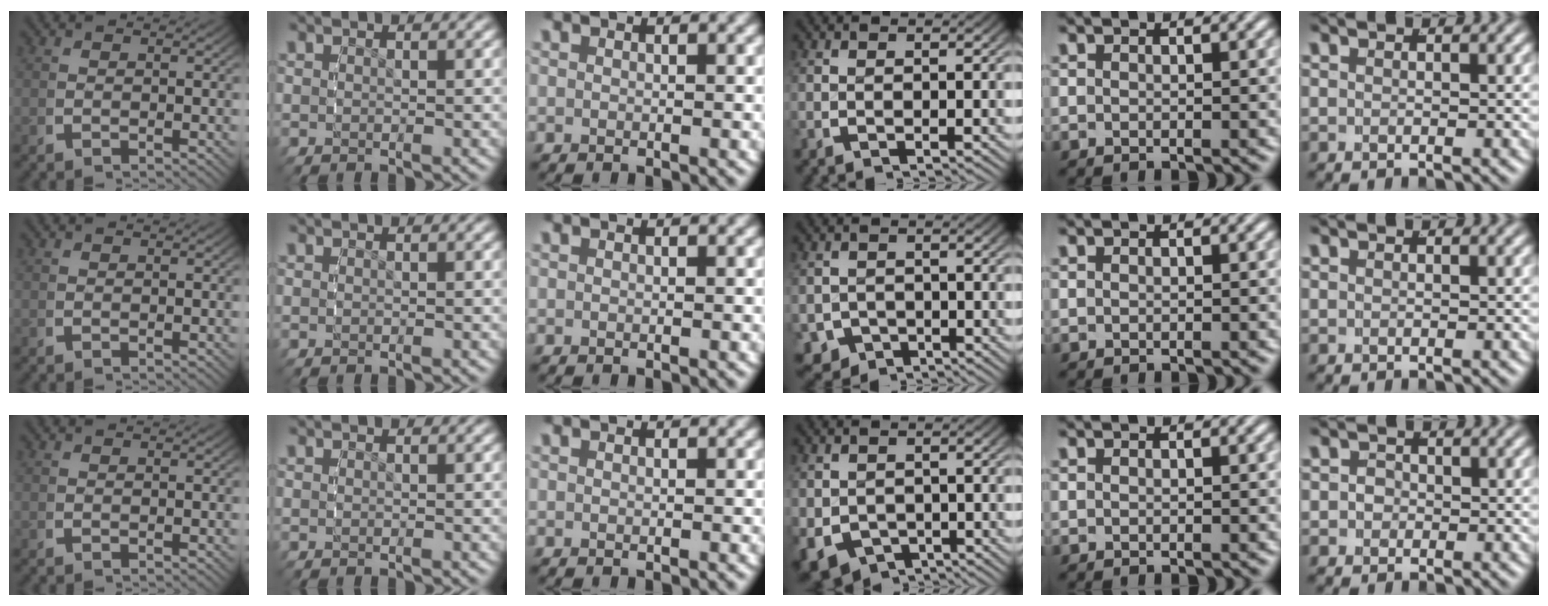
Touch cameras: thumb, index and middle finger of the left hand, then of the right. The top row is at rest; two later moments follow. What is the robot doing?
{"motion": "grasp_and_lifting", "object": "ethernet cable"}